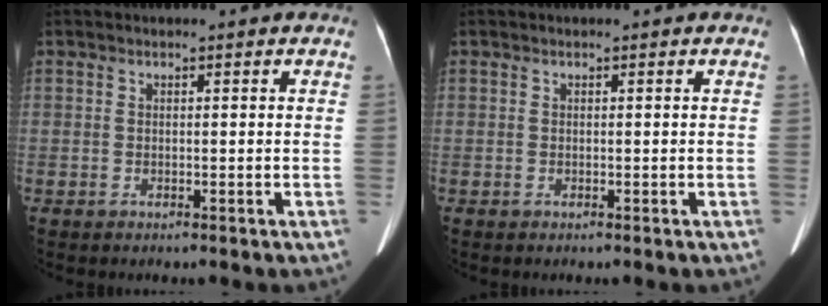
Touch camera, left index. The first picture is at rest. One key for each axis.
{"total": 0.0}